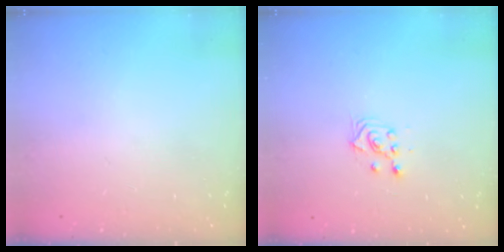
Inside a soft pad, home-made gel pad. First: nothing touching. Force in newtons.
{"total": 3.2, "press": 3.1, "slide": 0.9}